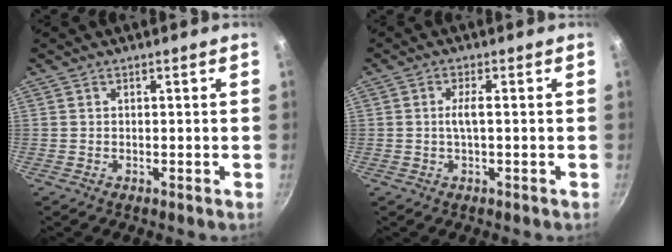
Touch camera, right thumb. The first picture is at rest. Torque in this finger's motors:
{"motor_torque": [-0.25, 0.08, 0.48, 0.48, 0.00]}